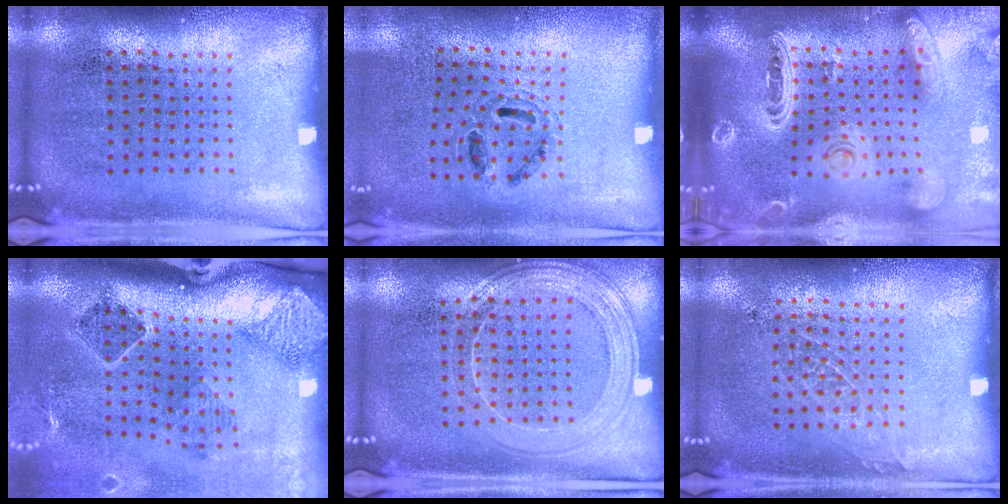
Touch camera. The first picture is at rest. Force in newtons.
{"total": 0.9, "press": 0.8, "slide": 0.2}
{"total": 3.8, "press": 3.0, "slide": 2.4}
{"total": 1.9, "press": 1.6, "slide": 1.0}
{"total": 1.5, "press": 1.5, "slide": 0.4}
{"total": 0.8, "press": 0.8, "slide": 0.0}